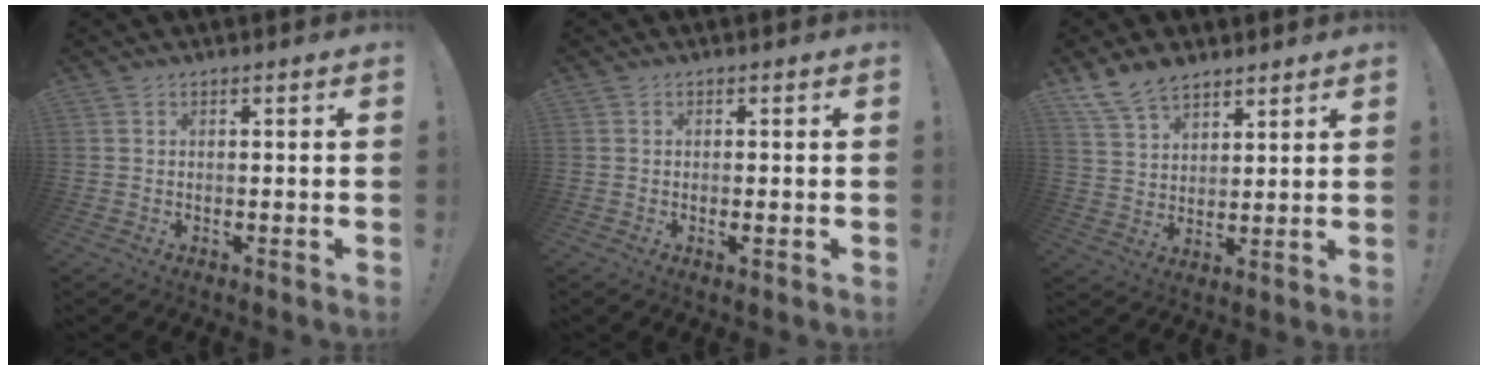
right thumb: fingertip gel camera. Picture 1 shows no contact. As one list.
[{"total": 1.2, "force": [-0.2, 0.1, 1.1], "torque": [-0.018, -0.002, -0.004]}, {"total": 10.0, "force": [7.9, 5.1, 3.5], "torque": [-0.072, -0.043, 0.157]}]